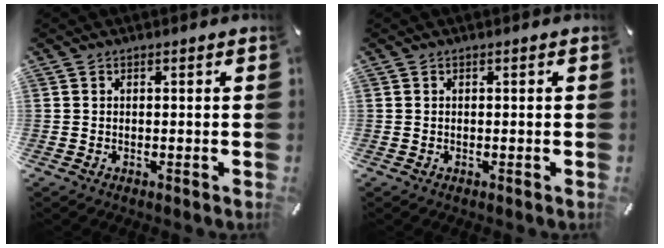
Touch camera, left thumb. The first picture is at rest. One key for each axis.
{"total": 0.0}